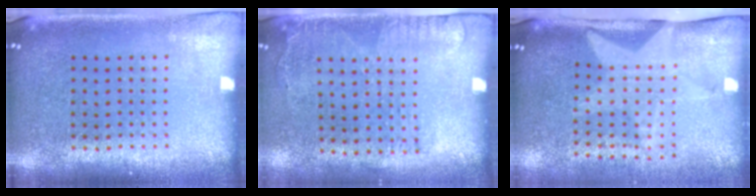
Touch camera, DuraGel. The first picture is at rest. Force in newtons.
{"total": 1.7, "press": 1.2, "slide": 1.2}
{"total": 2.0, "press": 1.5, "slide": 1.4}